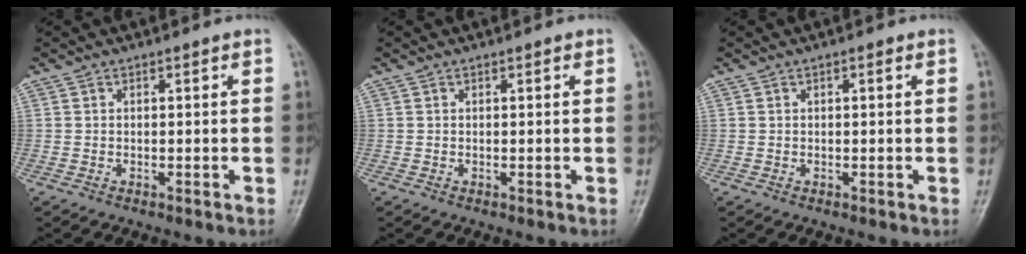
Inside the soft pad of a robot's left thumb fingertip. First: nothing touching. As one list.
[{"total": 0.0}, {"total": 0.7, "force": [0.3, 0.2, 0.6], "torque": [-0.009, 0.002, 0.001]}]